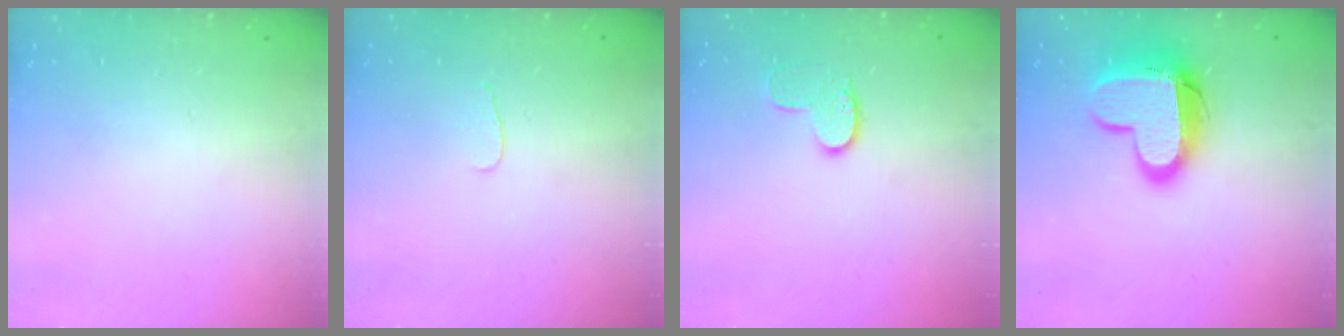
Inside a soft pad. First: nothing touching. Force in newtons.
{"total": 2.8, "press": 2.8, "slide": 0.3}
{"total": 7.4, "press": 7.4, "slide": 0.2}
{"total": 14.8, "press": 14.7, "slide": 1.2}